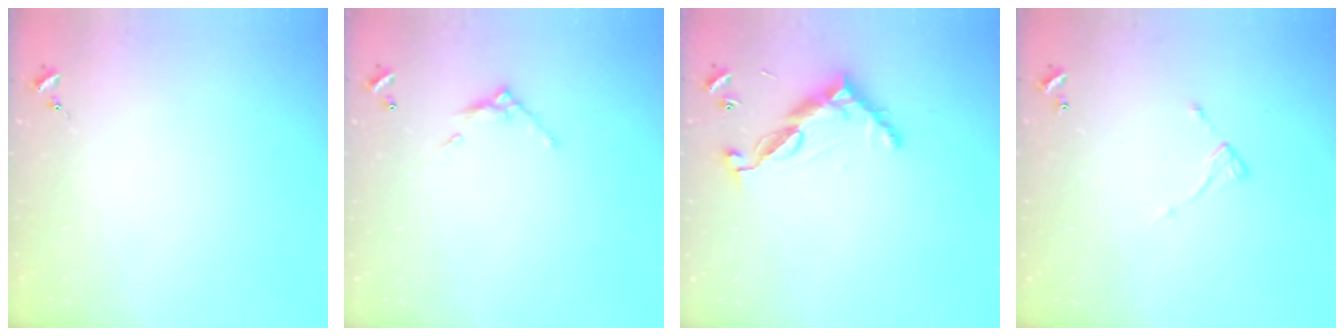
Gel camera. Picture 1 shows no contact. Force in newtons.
{"total": 6.7, "press": 6.7, "slide": 0.4}
{"total": 9.9, "press": 9.9, "slide": 0.4}
{"total": 5.5, "press": 5.5, "slide": 0.2}